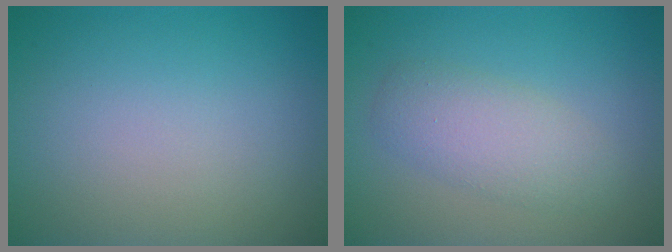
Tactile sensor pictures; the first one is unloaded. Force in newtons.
{"total": 3.4, "press": 3.4, "slide": 0.1}